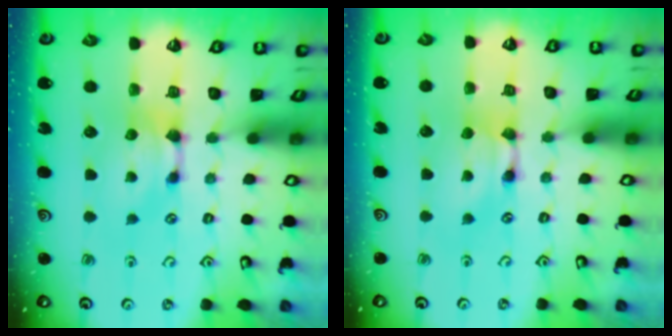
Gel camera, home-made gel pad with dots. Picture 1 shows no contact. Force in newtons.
{"total": 1.6, "press": 1.6, "slide": 0.2}